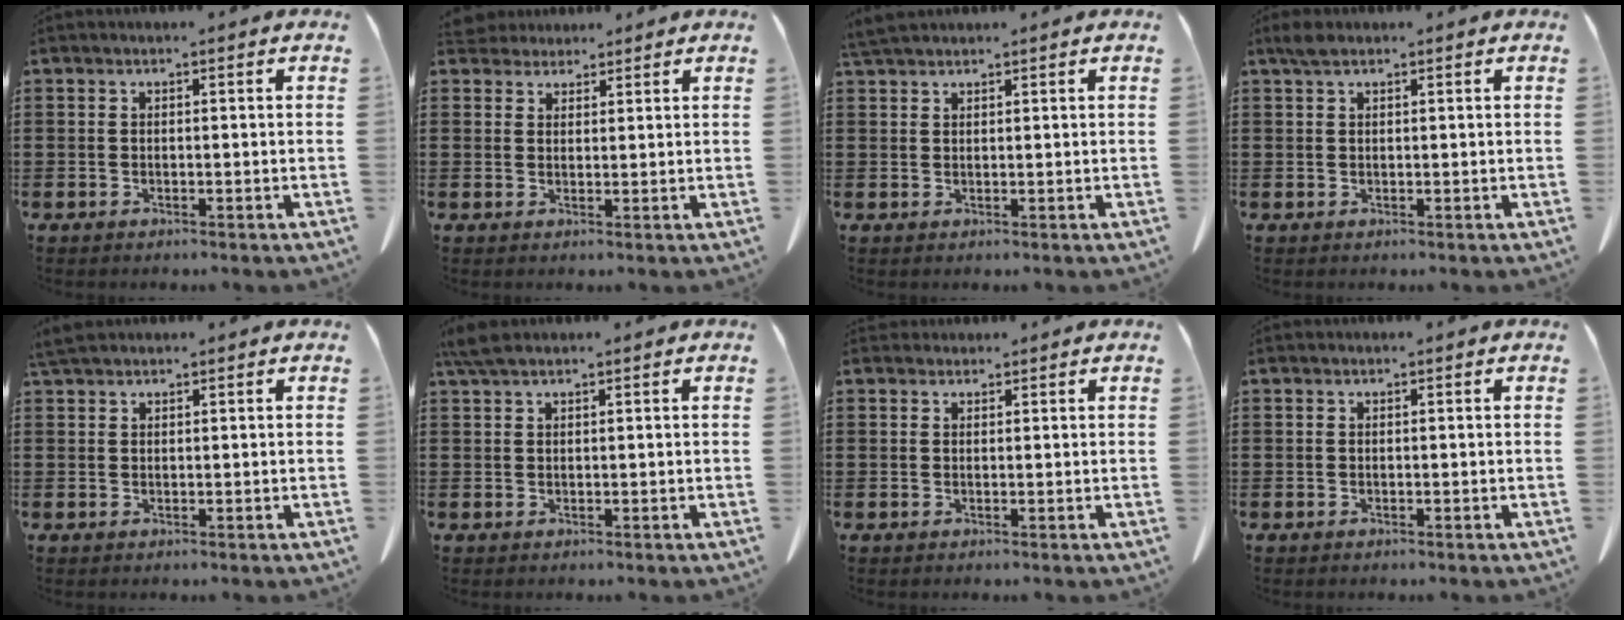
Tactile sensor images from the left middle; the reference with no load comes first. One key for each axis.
{"total": 2.9, "fx": 2.7, "fy": 1.0, "fz": 0.2, "tx": -0.004, "ty": -0.004, "tz": 0.052}
{"total": 2.6, "fx": 2.3, "fy": 0.5, "fz": 1.0, "tx": -0.026, "ty": 0.000, "tz": 0.047}
{"total": 1.7, "fx": 1.2, "fy": 0.6, "fz": 1.1, "tx": -0.025, "ty": 0.003, "tz": 0.022}
{"total": 2.4, "fx": 2.0, "fy": 0.6, "fz": 1.1, "tx": -0.028, "ty": 0.002, "tz": 0.040}
{"total": 2.9, "fx": 2.1, "fy": 0.7, "fz": 1.9, "tx": -0.043, "ty": 0.002, "tz": 0.041}
{"total": 1.5, "fx": 1.4, "fy": 0.6, "fz": 0.1, "tx": -0.005, "ty": 0.001, "tz": 0.028}
{"total": 0.0}